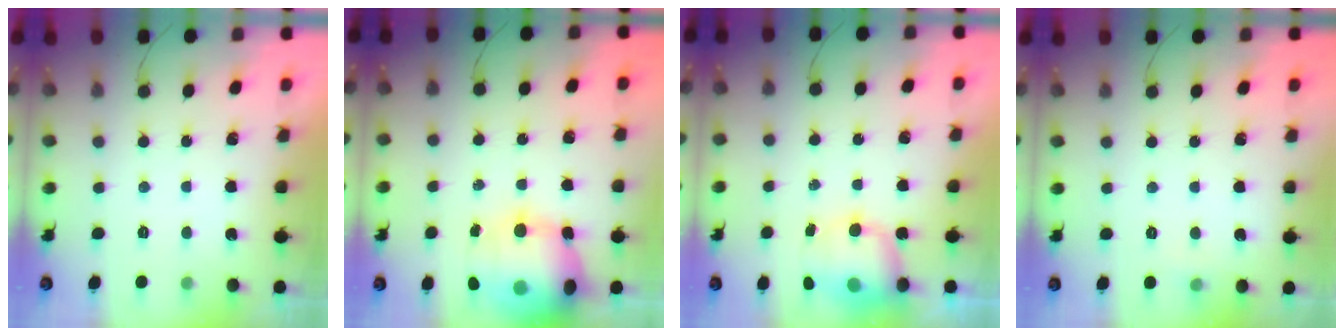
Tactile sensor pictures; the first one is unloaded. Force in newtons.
{"total": 20.0, "press": 19.4, "slide": 4.8}
{"total": 12.7, "press": 10.7, "slide": 6.9}
{"total": 3.3, "press": 3.1, "slide": 1.2}